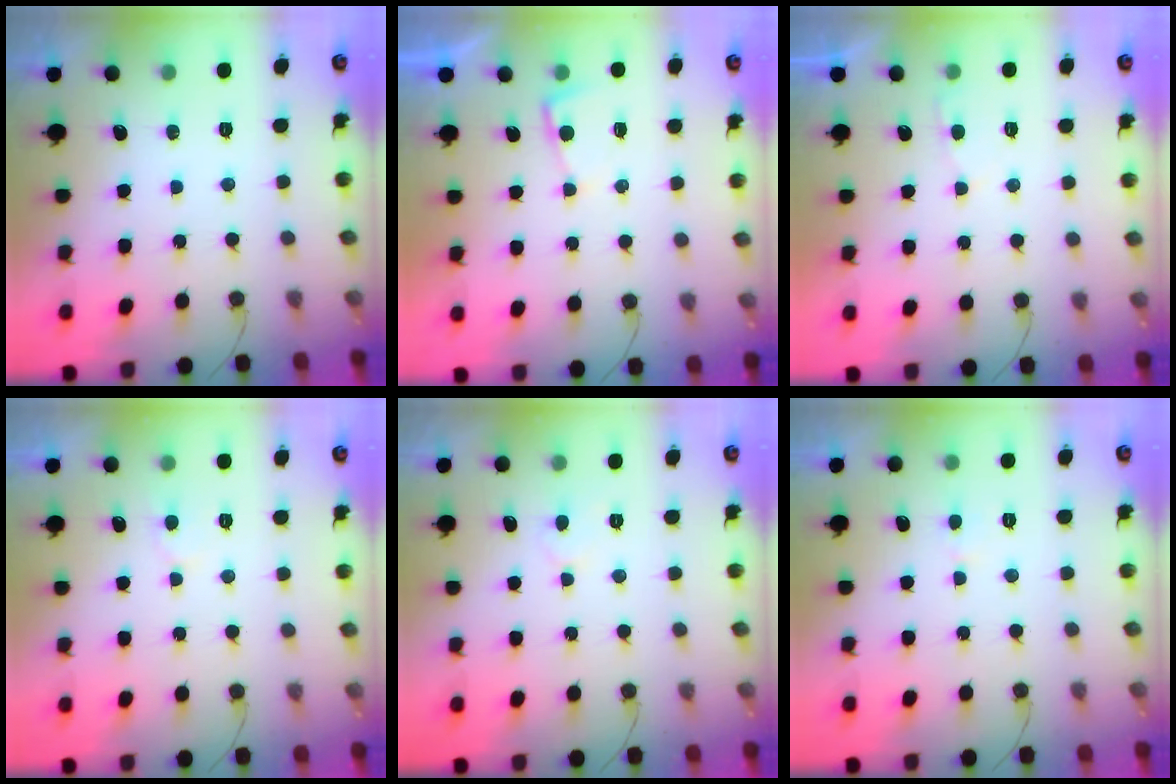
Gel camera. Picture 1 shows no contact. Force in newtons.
{"total": 2.0, "press": 2.0, "slide": 0.3}
{"total": 3.0, "press": 3.0, "slide": 0.3}
{"total": 5.6, "press": 5.6, "slide": 0.3}
{"total": 4.1, "press": 4.1, "slide": 0.3}
{"total": 2.8, "press": 2.8, "slide": 0.3}